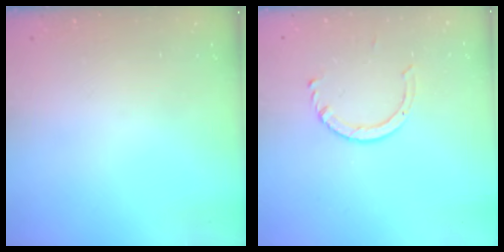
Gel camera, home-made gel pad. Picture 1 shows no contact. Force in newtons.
{"total": 4.6, "press": 4.5, "slide": 0.5}